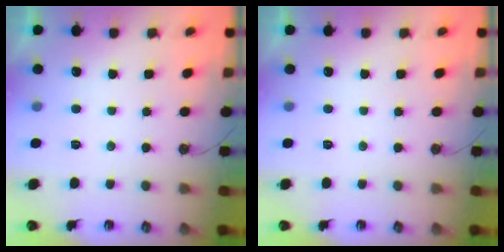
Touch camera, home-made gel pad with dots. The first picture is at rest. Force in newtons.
{"total": 0.0}